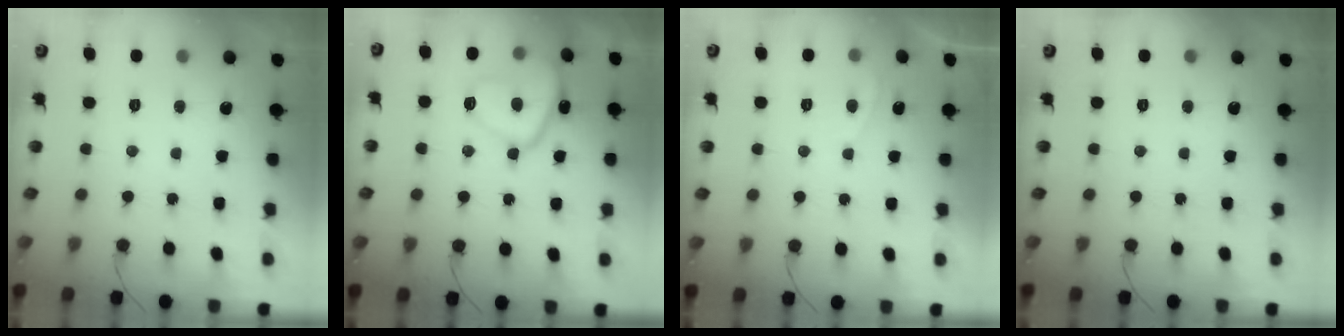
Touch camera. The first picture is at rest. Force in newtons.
{"total": 11.4, "press": 11.3, "slide": 1.2}
{"total": 0.7, "press": 0.6, "slide": 0.5}
{"total": 0.0}